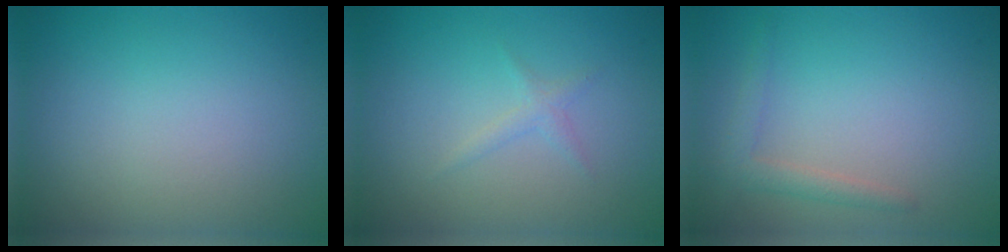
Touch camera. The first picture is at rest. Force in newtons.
{"total": 1.0, "press": 1.0, "slide": 0.1}
{"total": 1.8, "press": 1.8, "slide": 0.2}